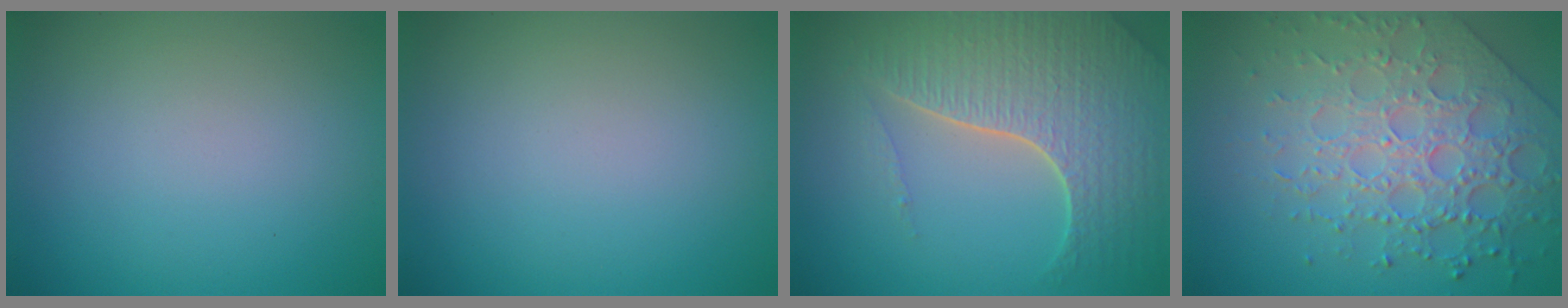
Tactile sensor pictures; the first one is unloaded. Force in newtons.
{"total": 0.0}
{"total": 7.0, "press": 5.0, "slide": 4.9}
{"total": 7.0, "press": 5.5, "slide": 4.3}